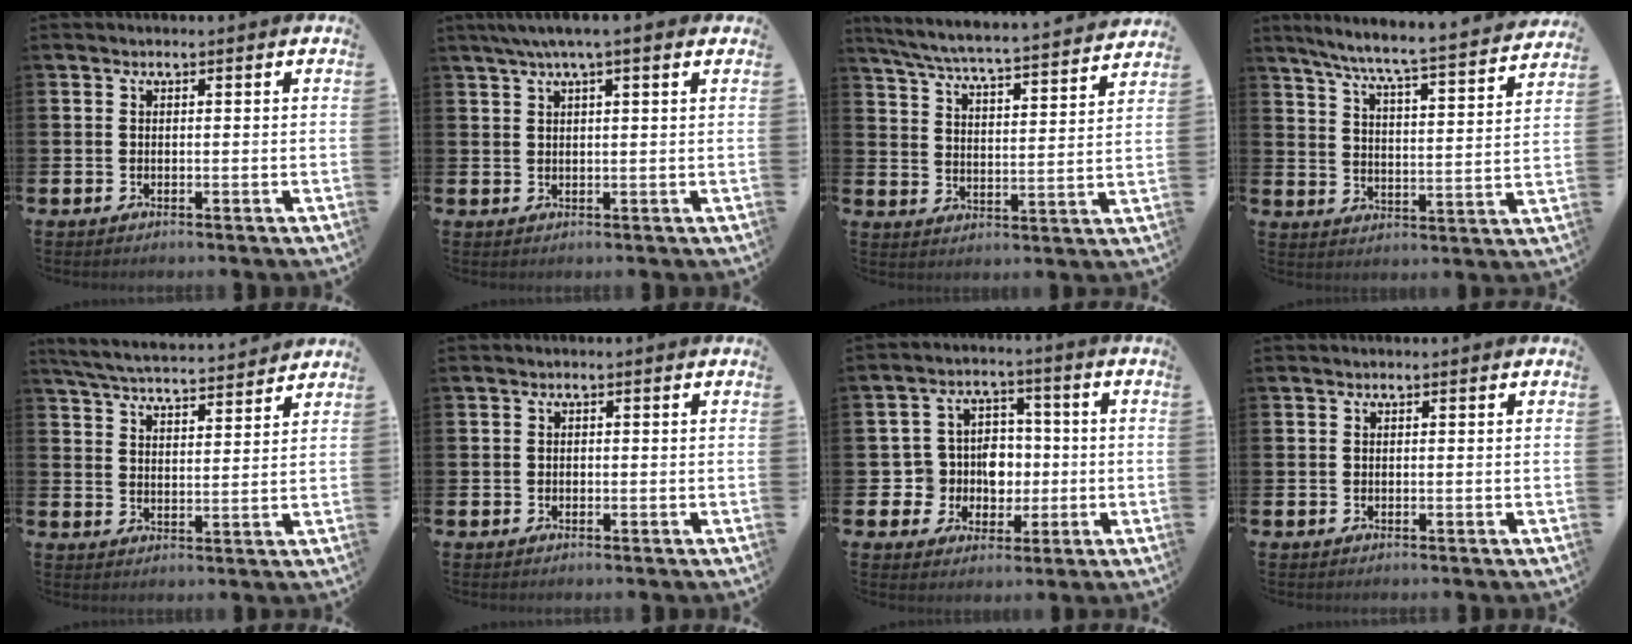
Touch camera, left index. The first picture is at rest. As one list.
[{"total": 3.9, "force": [2.7, 0.3, 2.7], "torque": [-0.053, 0.002, 0.046]}, {"total": 6.2, "force": [5.9, 0.1, 2.0], "torque": [-0.062, -0.050, 0.097]}, {"total": 7.2, "force": [6.6, -0.1, 2.7], "torque": [-0.079, -0.054, 0.110]}, {"total": 5.8, "force": [5.6, 0.5, 1.1], "torque": [-0.045, -0.035, 0.100]}, {"total": 0.6, "force": [-0.2, 0.5, 0.1], "torque": [-0.005, 0.005, -0.006]}, {"total": 6.7, "force": [-0.3, 6.3, 2.1], "torque": [-0.051, 0.008, -0.008]}, {"total": 0.0}]